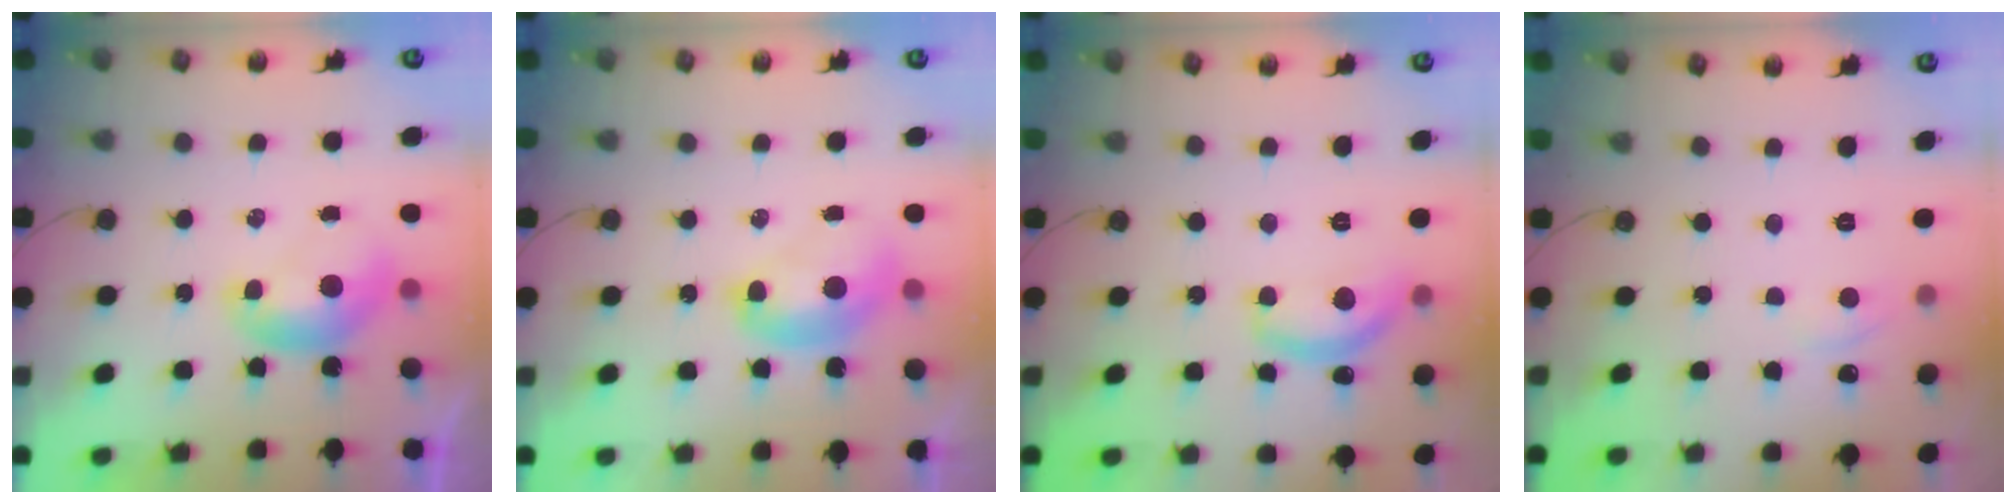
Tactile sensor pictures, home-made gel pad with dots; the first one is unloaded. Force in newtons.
{"total": 2.7, "press": 2.7, "slide": 0.1}
{"total": 8.8, "press": 8.8, "slide": 0.7}
{"total": 2.2, "press": 2.2, "slide": 0.5}